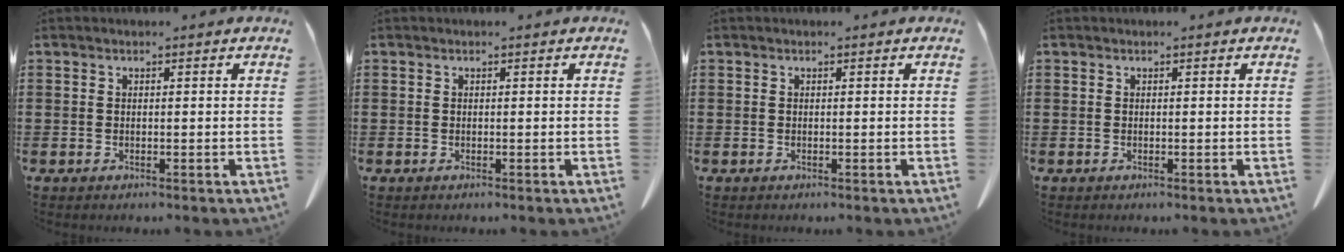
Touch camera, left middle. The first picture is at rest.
{"total": 0.0}
{"total": 0.0}
{"total": 0.0}